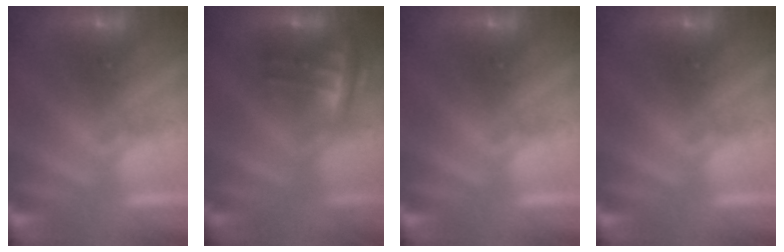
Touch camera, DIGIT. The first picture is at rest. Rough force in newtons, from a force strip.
{"total": 6.7}
{"total": 0.0}
{"total": 0.0}